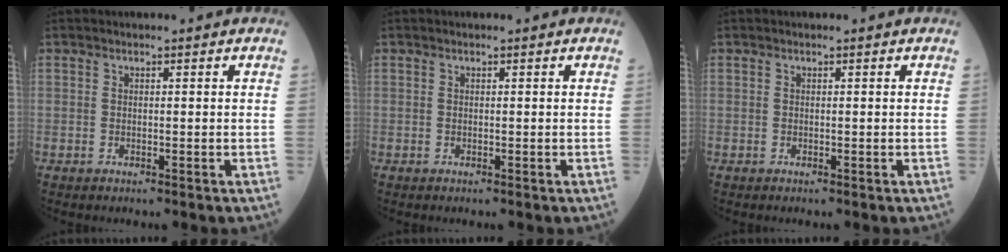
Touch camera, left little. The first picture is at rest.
{"total": 0.0}
{"total": 0.0}